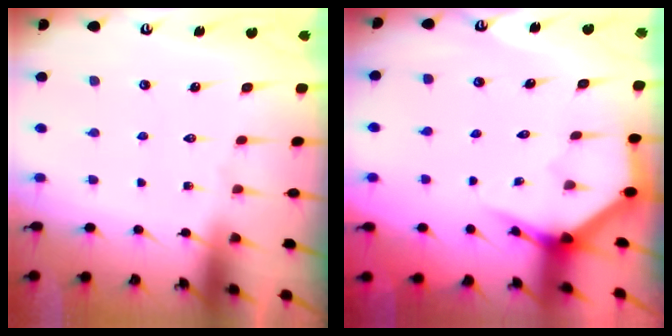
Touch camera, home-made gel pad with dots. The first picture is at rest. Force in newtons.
{"total": 3.9, "press": 3.9, "slide": 0.3}